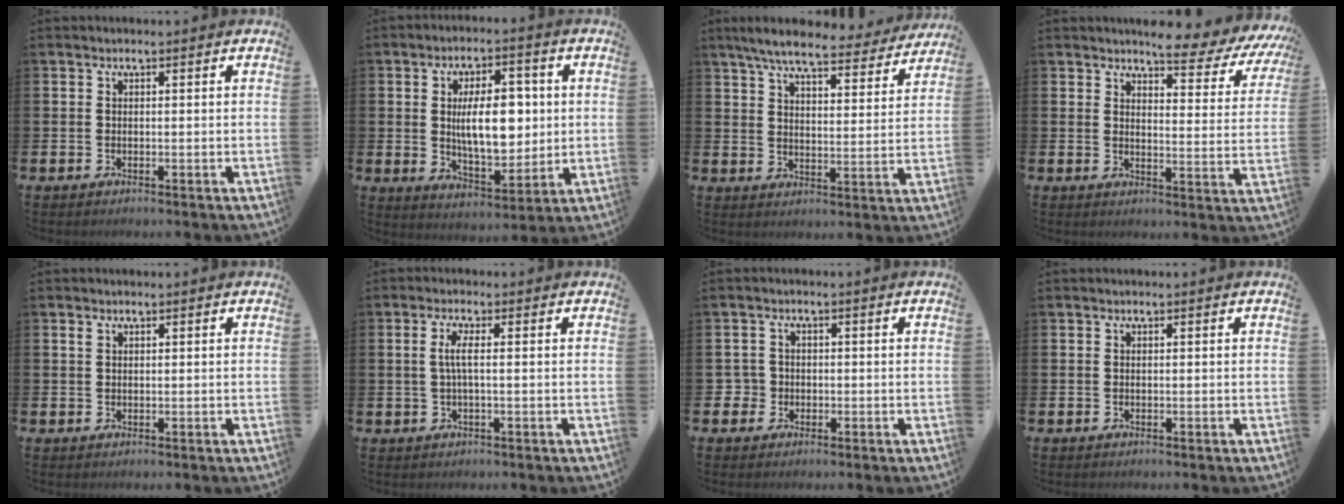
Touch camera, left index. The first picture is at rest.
{"total": 9.5, "force": [1.3, 4.6, 8.2], "torque": [-0.140, 0.010, 0.020]}
{"total": 7.5, "force": [6.8, 1.2, 2.9], "torque": [-0.070, -0.036, 0.116]}
{"total": 5.9, "force": [5.4, 1.1, 1.9], "torque": [-0.028, -0.047, 0.086]}
{"total": 0.9, "force": [0.7, 0.4, 0.4], "torque": [0.008, -0.003, 0.009]}
{"total": 2.3, "force": [0.3, 0.2, 2.3], "torque": [-0.046, 0.000, 0.003]}
{"total": 2.2, "force": [-0.5, 2.2, 0.4], "torque": [-0.009, 0.002, -0.016]}
{"total": 0.0}